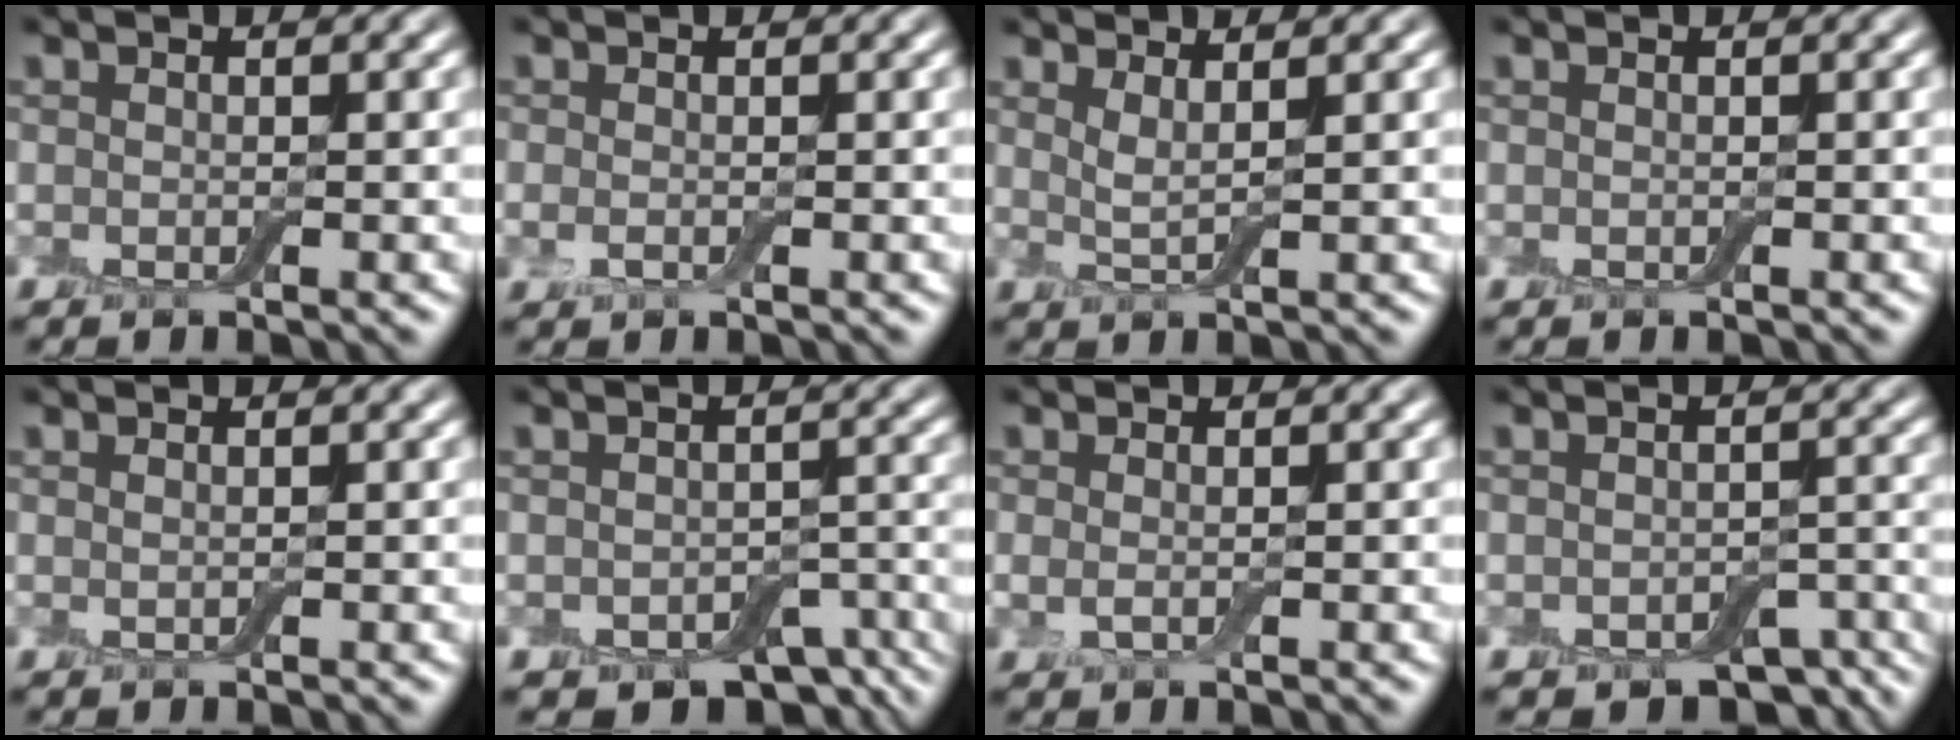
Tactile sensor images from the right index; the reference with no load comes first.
{"total": 1.0, "force": [-0.3, 0.5, 0.9], "torque": [-0.023, -0.005, -0.007]}
{"total": 2.0, "force": [1.2, 0.5, 1.5], "torque": [-0.025, -0.005, 0.019]}
{"total": 0.0}
{"total": 0.5, "force": [0.4, 0.1, 0.3], "torque": [-0.007, 0.000, 0.006]}
{"total": 6.3, "force": [-4.1, 3.4, 3.4], "torque": [-0.032, -0.030, -0.051]}
{"total": 1.0, "force": [0.1, 0.3, 1.0], "torque": [-0.024, -0.006, 0.002]}
{"total": 5.6, "force": [-3.7, 2.9, 3.1], "torque": [-0.027, -0.028, -0.040]}